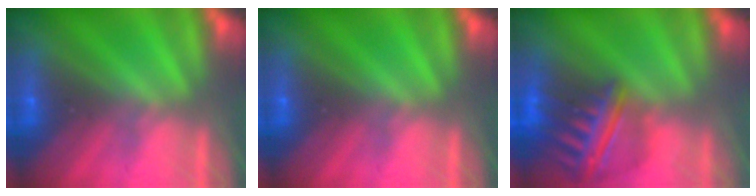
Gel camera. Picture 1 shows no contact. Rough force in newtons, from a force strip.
{"total": 0.0}
{"total": 8.1}